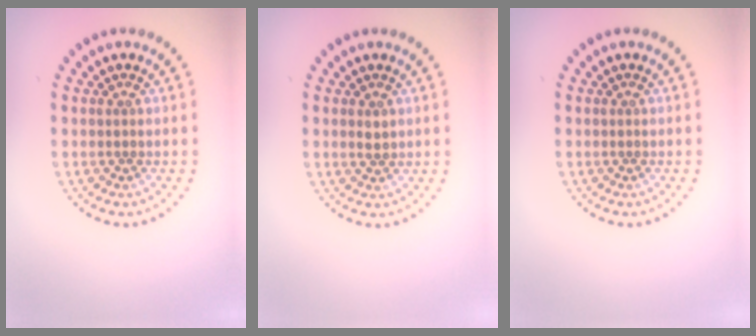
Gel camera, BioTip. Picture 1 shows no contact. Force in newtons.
{"total": 0.9, "press": 0.9, "slide": 0.2}
{"total": 0.0}